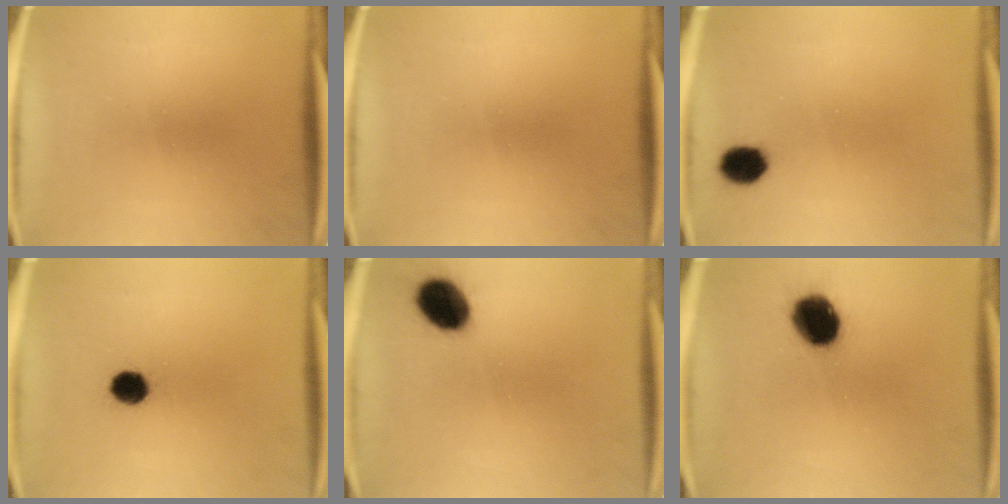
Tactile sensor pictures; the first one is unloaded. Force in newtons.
{"total": 0.0}
{"total": 4.9}
{"total": 5.4}
{"total": 9.3}
{"total": 11.8}